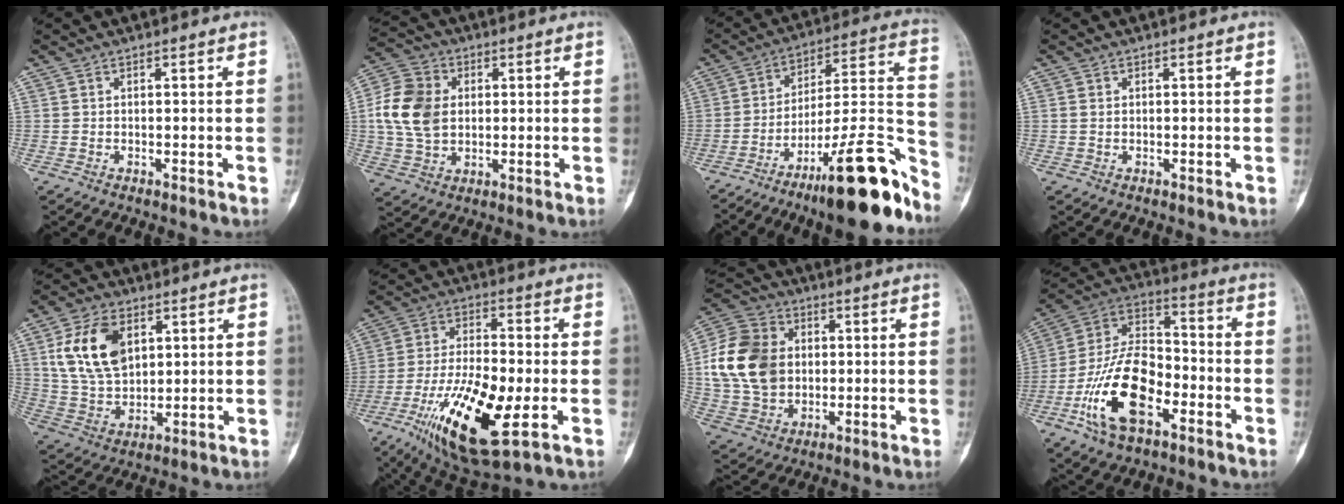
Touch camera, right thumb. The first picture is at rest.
{"total": 12.4, "force": [1.2, 9.2, 8.1], "torque": [-0.149, 0.007, 0.021]}
{"total": 21.8, "force": [-14.2, 4.3, 16.0], "torque": [-0.200, 0.106, -0.220]}
{"total": 0.7, "force": [0.2, 0.5, 0.5], "torque": [-0.013, 0.001, 0.005]}
{"total": 14.4, "force": [4.9, 9.1, 10.0], "torque": [-0.171, -0.014, 0.102]}
{"total": 19.6, "force": [-6.4, 6.5, 17.3], "torque": [-0.333, 0.003, -0.102]}
{"total": 17.4, "force": [1.6, 13.5, 10.9], "torque": [-0.192, 0.010, 0.030]}
{"total": 18.6, "force": [-7.2, 9.7, 14.2], "torque": [-0.254, 0.051, -0.136]}